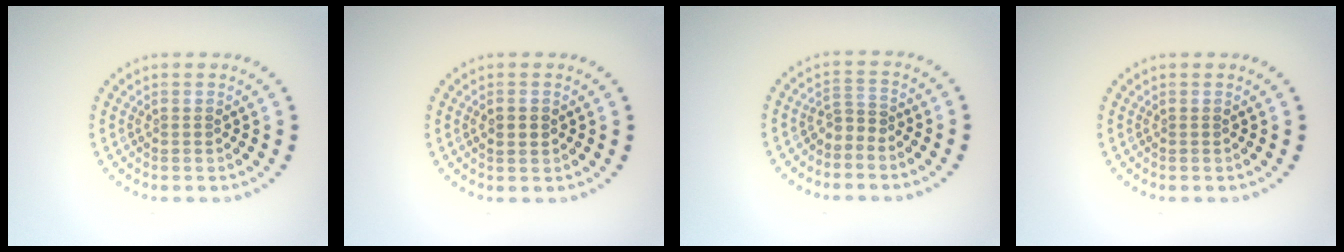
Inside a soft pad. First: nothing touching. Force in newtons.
{"total": 1.0, "press": 1.0, "slide": 0.0}
{"total": 1.5, "press": 1.0, "slide": 1.1}
{"total": 0.0}